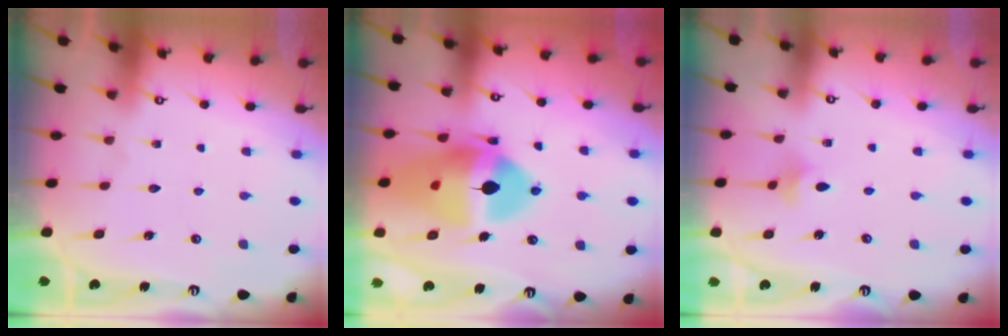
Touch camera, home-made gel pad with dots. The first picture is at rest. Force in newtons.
{"total": 21.0, "press": 20.8, "slide": 2.4}
{"total": 3.2, "press": 3.1, "slide": 0.7}